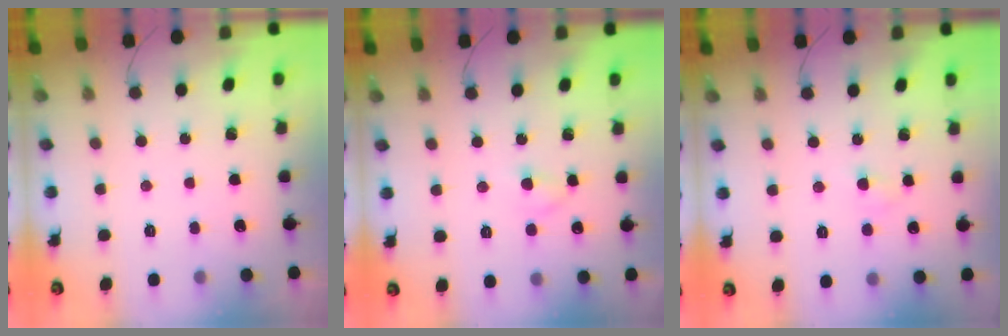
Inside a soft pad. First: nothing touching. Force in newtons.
{"total": 2.9, "press": 2.6, "slide": 1.1}
{"total": 2.5, "press": 2.3, "slide": 1.1}